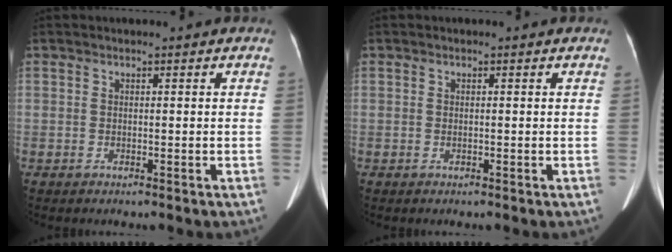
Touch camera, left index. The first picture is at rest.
{"total": 0.0}